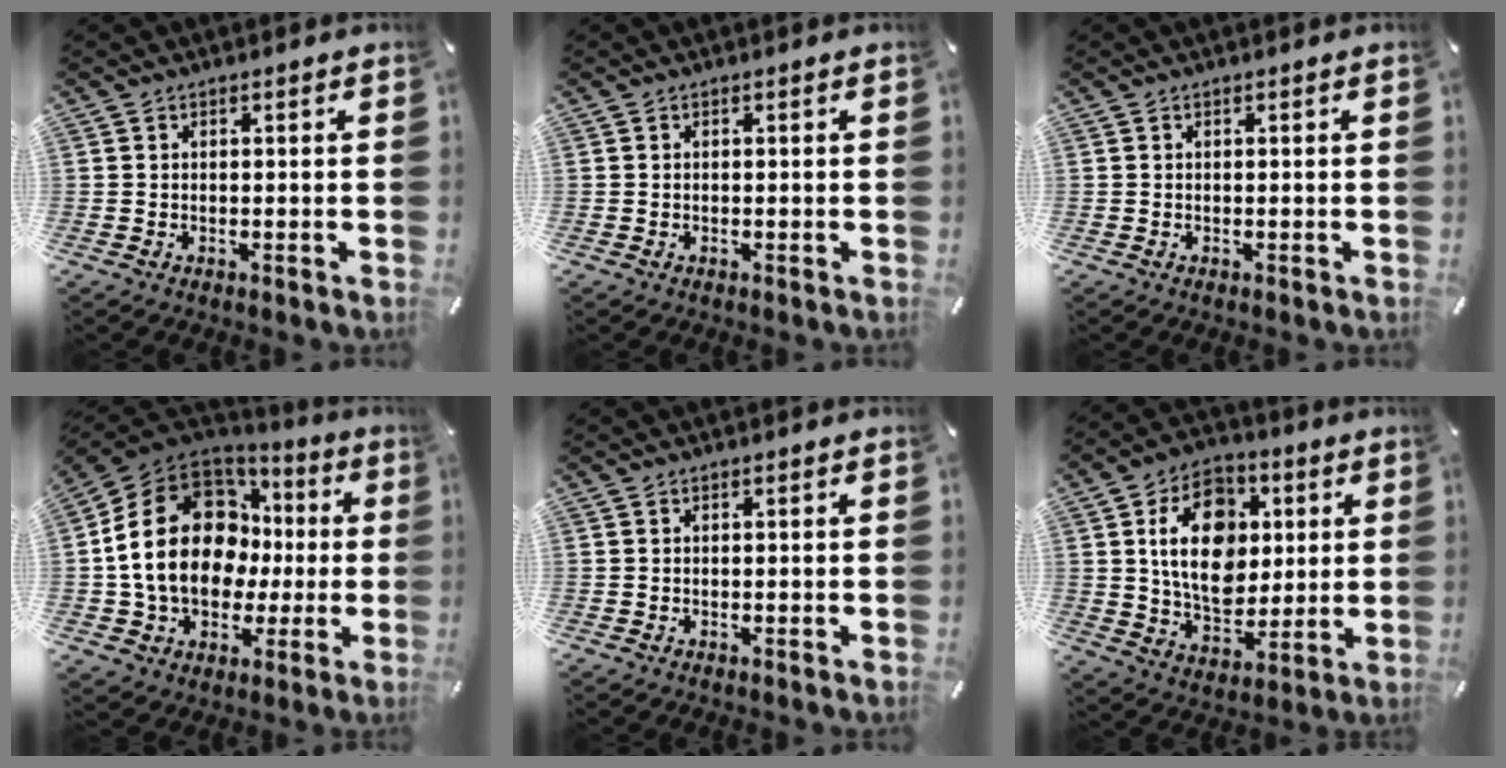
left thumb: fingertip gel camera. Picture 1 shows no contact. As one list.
[{"total": 0.0}, {"total": 0.0}, {"total": 21.9, "force": [1.9, 16.8, 13.9], "torque": [-0.291, 0.004, 0.042]}, {"total": 0.0}, {"total": 16.9, "force": [2.9, 12.7, 10.8], "torque": [-0.182, 0.007, 0.053]}]